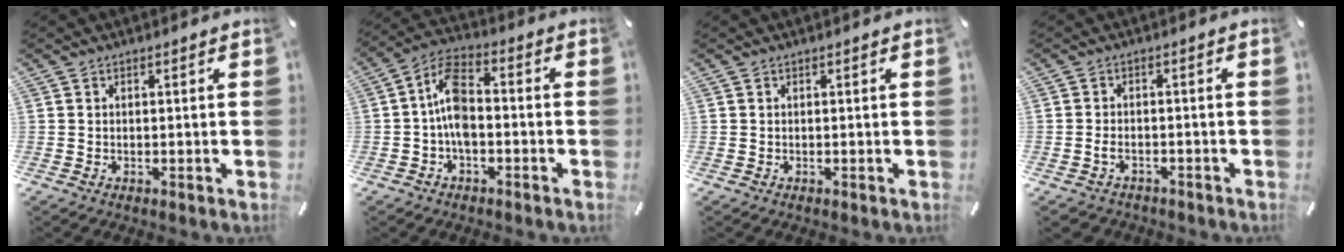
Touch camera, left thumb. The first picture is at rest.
{"total": 8.8, "force": [-2.0, 4.8, 7.1], "torque": [-0.145, 0.018, -0.036]}
{"total": 0.0}
{"total": 2.7, "force": [-1.7, 1.7, 1.1], "torque": [-0.030, 0.006, -0.035]}